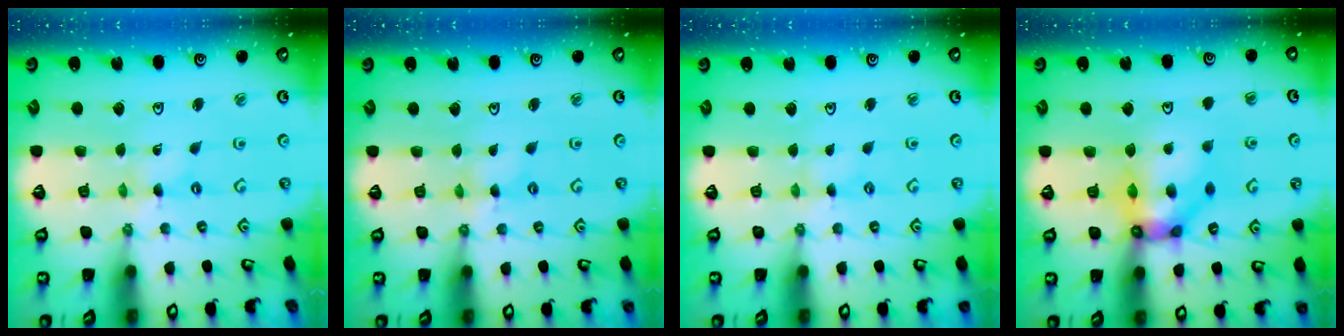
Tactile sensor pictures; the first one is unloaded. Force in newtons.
{"total": 1.1, "press": 1.0, "slide": 0.2}
{"total": 1.1, "press": 1.1, "slide": 0.3}
{"total": 11.4, "press": 11.3, "slide": 1.3}